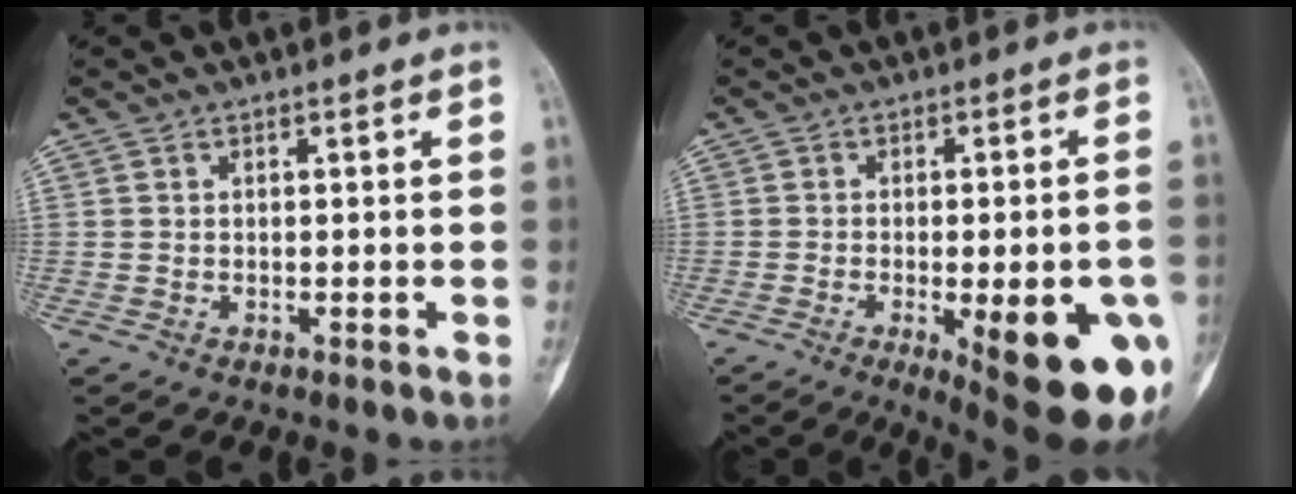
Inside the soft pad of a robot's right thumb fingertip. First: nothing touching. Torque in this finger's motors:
{"motor_torque": [0.28, 0.98, 1.07, -0.94, 0.15]}